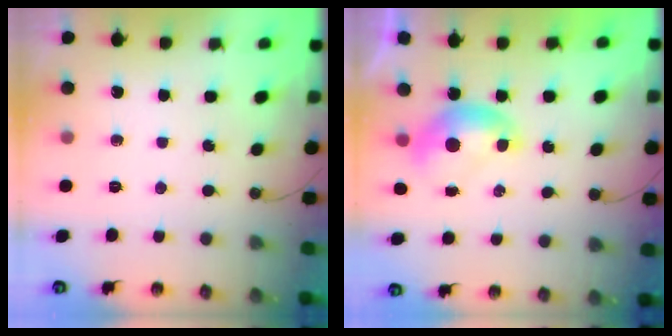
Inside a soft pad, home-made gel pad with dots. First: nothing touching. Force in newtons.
{"total": 0.0}